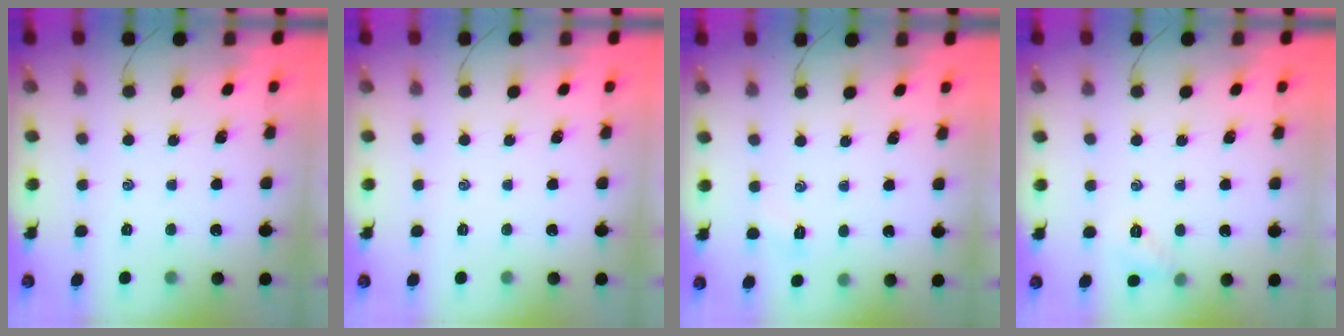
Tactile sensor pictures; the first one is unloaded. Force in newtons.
{"total": 0.0}
{"total": 2.9, "press": 2.8, "slide": 0.8}
{"total": 5.9, "press": 5.7, "slide": 1.6}